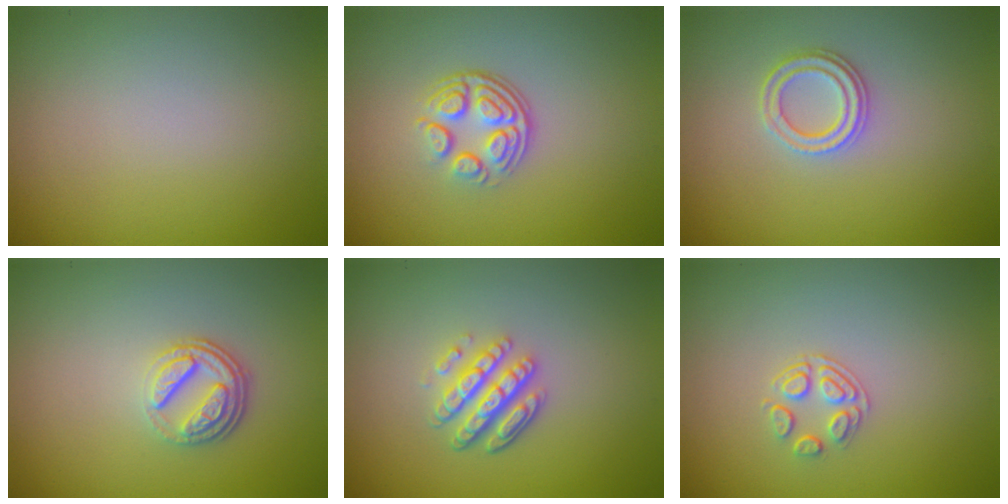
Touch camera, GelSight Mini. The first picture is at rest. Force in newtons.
{"total": 3.9, "press": 2.7, "slide": 2.8}
{"total": 2.3, "press": 2.1, "slide": 1.0}
{"total": 3.7, "press": 2.6, "slide": 2.6}
{"total": 4.1, "press": 3.2, "slide": 2.5}
{"total": 1.8, "press": 1.2, "slide": 1.4}